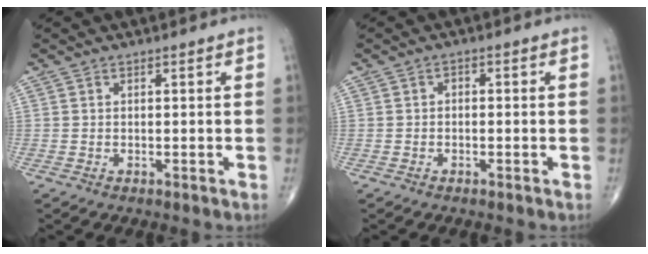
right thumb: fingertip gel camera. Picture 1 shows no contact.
{"total": 1.1, "force": [-0.3, 0.8, 0.7], "torque": [-0.004, 0.009, -0.010]}